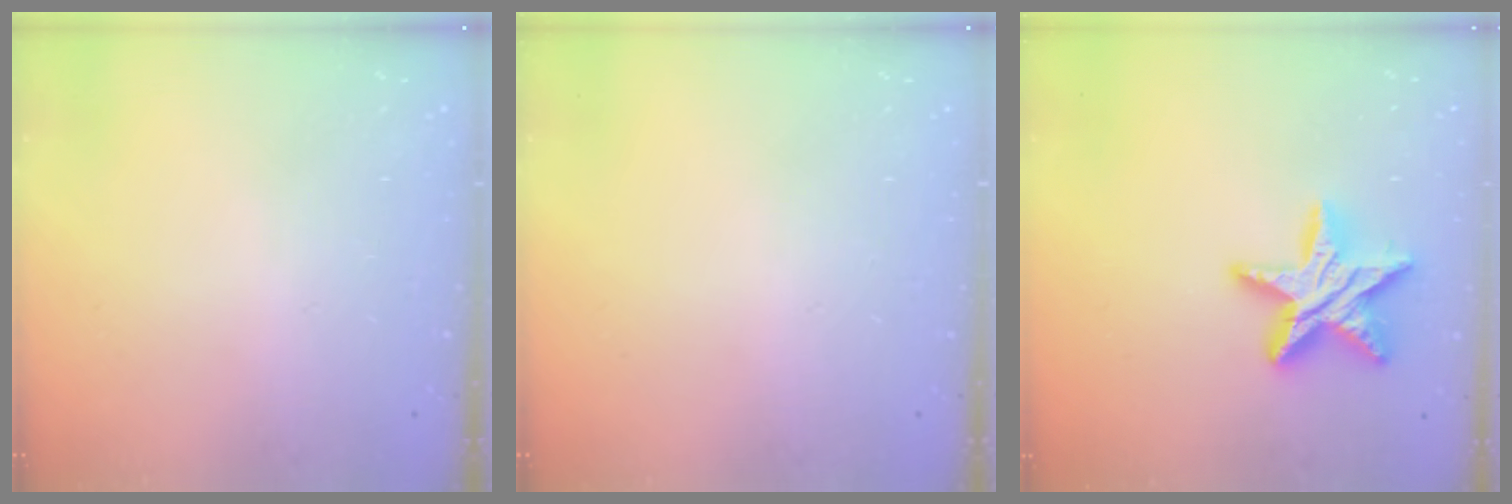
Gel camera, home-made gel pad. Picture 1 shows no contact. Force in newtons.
{"total": 0.0}
{"total": 15.6, "press": 15.6, "slide": 0.9}